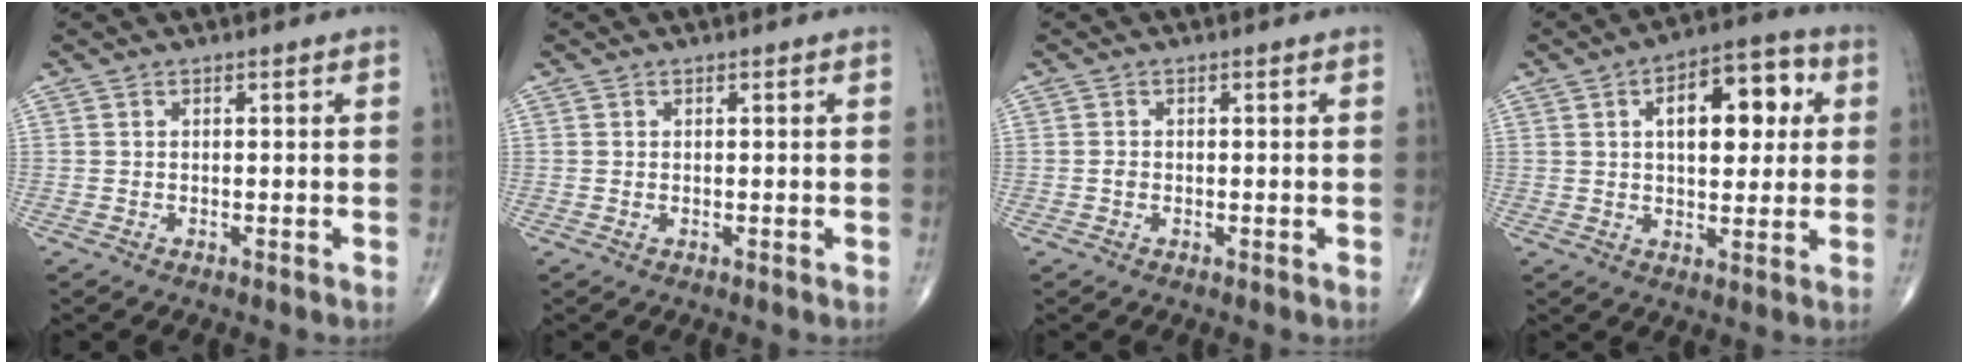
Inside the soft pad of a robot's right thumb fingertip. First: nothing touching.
{"total": 0.0}
{"total": 0.8, "force": [-0.2, 0.6, 0.4], "torque": [-0.005, 0.002, -0.005]}
{"total": 13.5, "force": [3.4, 6.9, 11.1], "torque": [-0.127, 0.012, 0.046]}